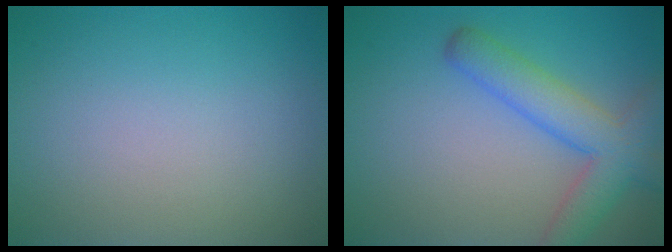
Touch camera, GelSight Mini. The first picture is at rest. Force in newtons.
{"total": 5.3, "press": 5.3, "slide": 0.2}